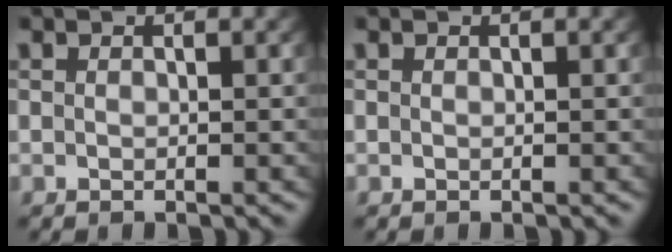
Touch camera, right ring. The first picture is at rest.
{"total": 0.0}